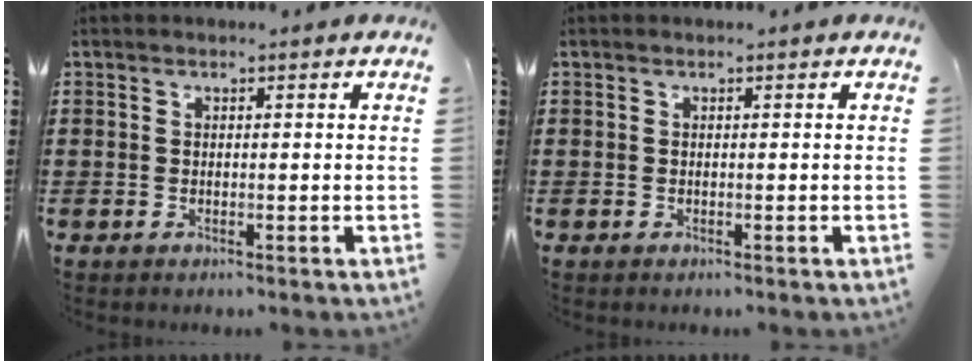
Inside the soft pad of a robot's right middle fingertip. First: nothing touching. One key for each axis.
{"total": 0.0}